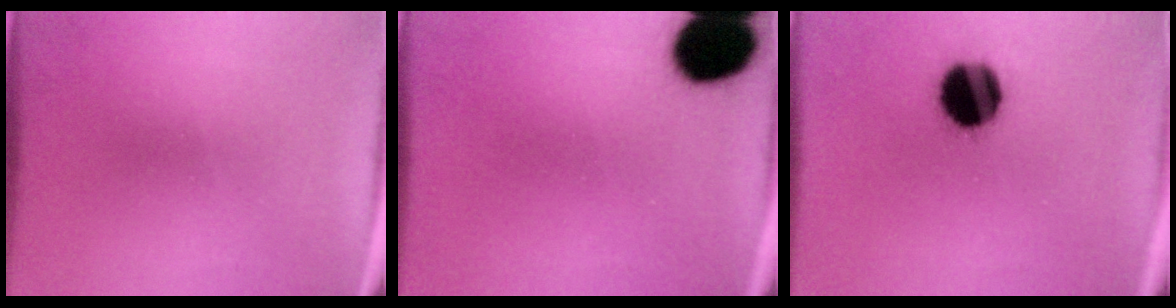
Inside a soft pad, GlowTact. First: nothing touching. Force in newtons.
{"total": 15.0}
{"total": 15.0}